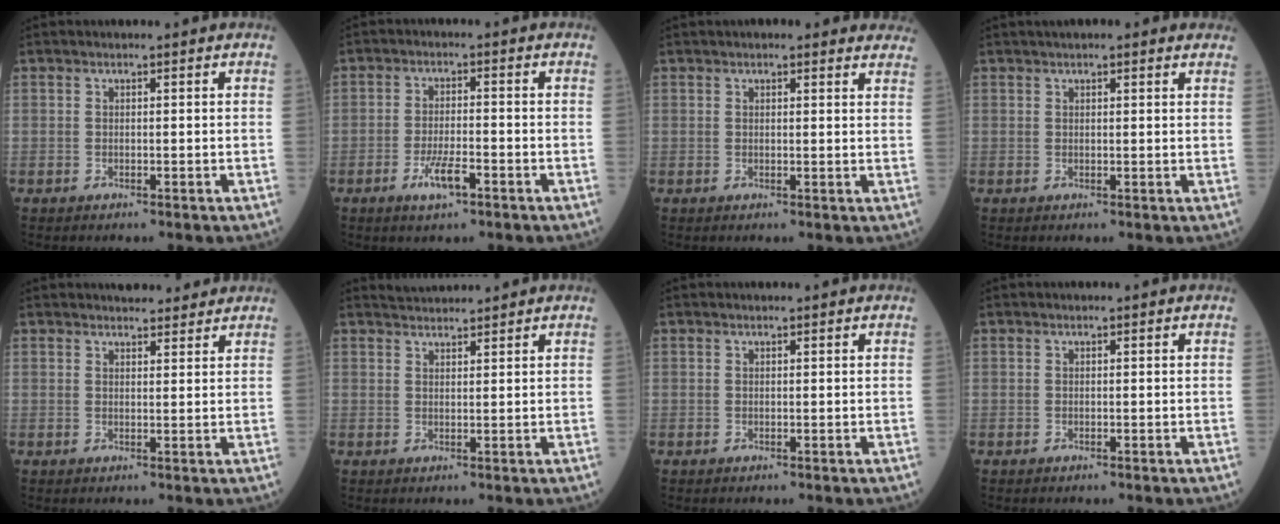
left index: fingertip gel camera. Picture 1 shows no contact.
{"total": 4.6, "force": [-2.6, 1.0, 3.7], "torque": [-0.076, -0.002, -0.046]}
{"total": 8.0, "force": [7.2, 1.7, 2.9], "torque": [-0.015, 0.006, 0.062]}
{"total": 5.5, "force": [4.4, 1.0, 3.2], "torque": [-0.042, 0.028, 0.054]}
{"total": 5.4, "force": [5.0, 1.4, 1.5], "torque": [-0.016, 0.014, 0.062]}
{"total": 2.5, "force": [2.5, -0.3, 0.0], "torque": [-0.005, 0.020, 0.052]}
{"total": 0.7, "force": [0.6, 0.0, 0.2], "torque": [-0.008, 0.008, 0.011]}
{"total": 0.0}